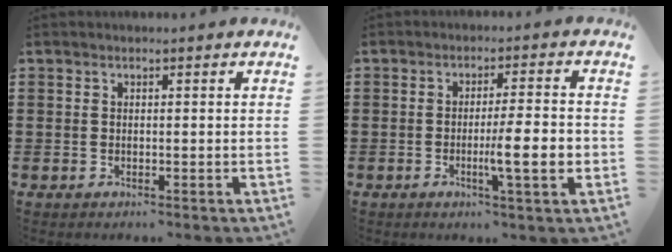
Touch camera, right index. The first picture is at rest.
{"total": 8.0, "force": [-1.8, 0.9, 7.8], "torque": [-0.117, -0.009, -0.030]}